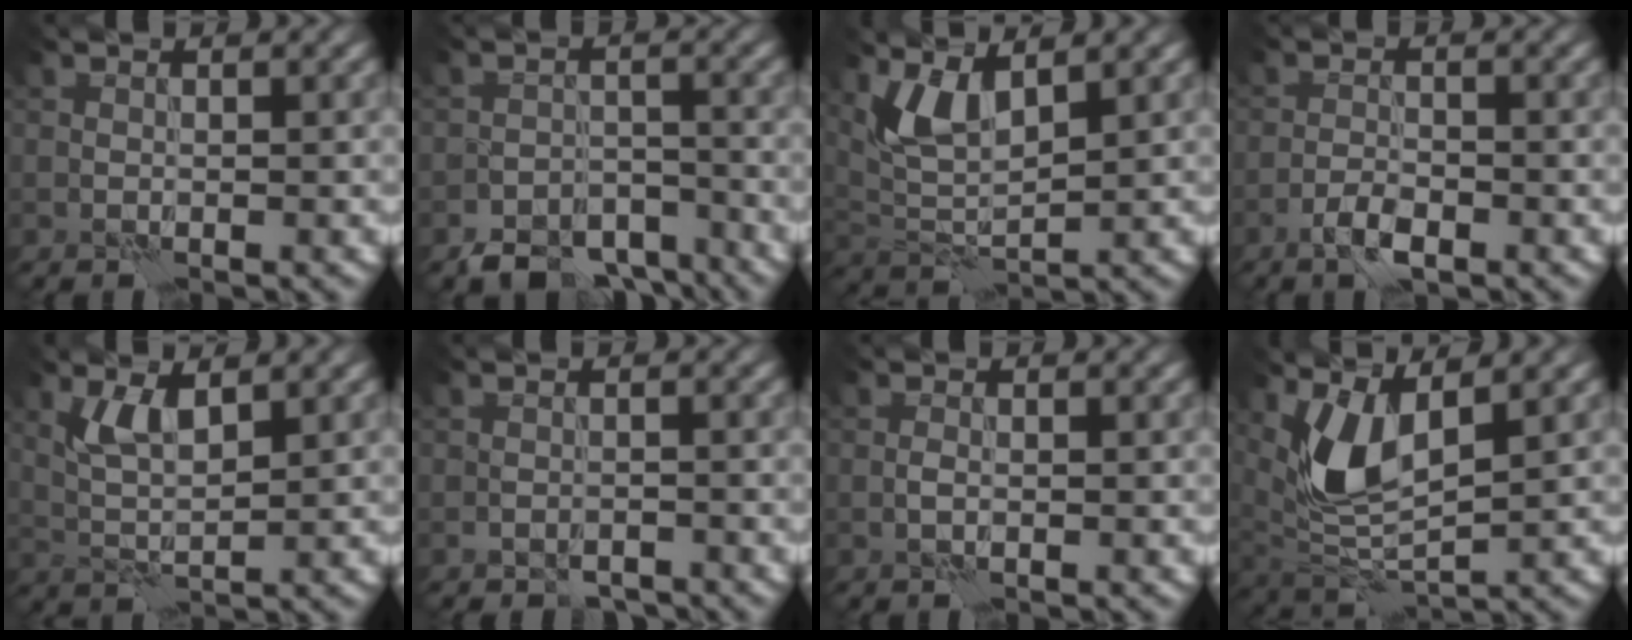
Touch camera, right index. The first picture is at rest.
{"total": 6.0, "force": [-4.7, 3.1, 2.0], "torque": [-0.022, -0.012, -0.082]}
{"total": 3.9, "force": [2.3, 1.4, 2.9], "torque": [-0.070, -0.008, 0.050]}
{"total": 2.4, "force": [-1.5, 0.8, 1.6], "torque": [-0.031, 0.002, -0.032]}
{"total": 3.3, "force": [1.6, 1.0, 2.7], "torque": [-0.061, 0.000, 0.035]}
{"total": 1.8, "force": [-1.7, 0.8, 0.2], "torque": [-0.003, 0.004, -0.027]}
{"total": 0.8, "force": [-0.3, 0.3, 0.7], "torque": [-0.018, 0.004, -0.008]}
{"total": 5.1, "force": [2.1, 2.0, 4.2], "torque": [-0.097, -0.008, 0.046]}